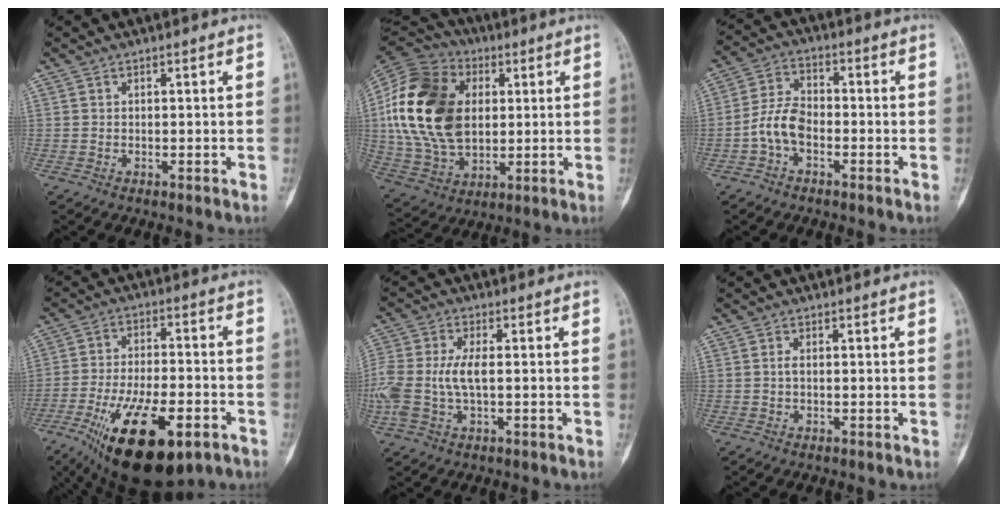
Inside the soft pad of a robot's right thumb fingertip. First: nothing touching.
{"total": 25.7, "force": [3.6, 17.6, 18.4], "torque": [-0.359, -0.005, 0.069]}
{"total": 6.9, "force": [-2.4, 4.2, 5.0], "torque": [-0.094, 0.028, -0.055]}
{"total": 20.2, "force": [-9.8, 8.1, 15.8], "torque": [-0.278, 0.023, -0.149]}
{"total": 10.7, "force": [-0.5, 5.4, 9.3], "torque": [-0.240, 0.012, -0.005]}
{"total": 0.8, "force": [0.0, 0.3, 0.7], "torque": [-0.018, 0.000, -0.002]}